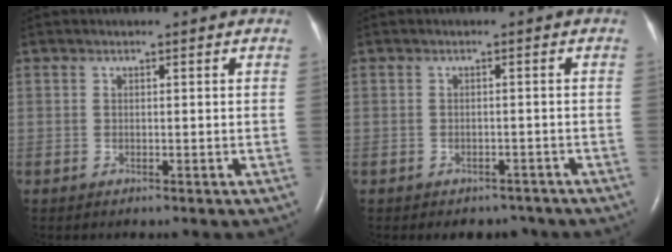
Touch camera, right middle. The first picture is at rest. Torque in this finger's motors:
{"motor_torque": [0.05, -0.03, 0.01, 0.00]}